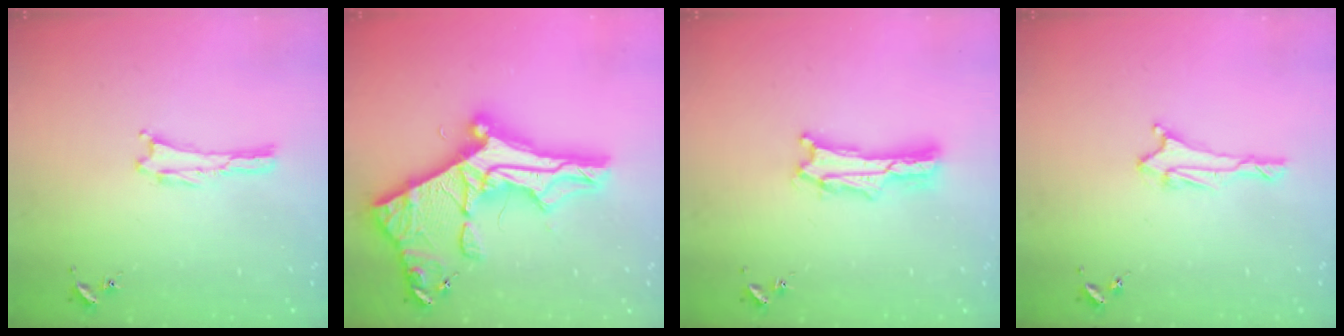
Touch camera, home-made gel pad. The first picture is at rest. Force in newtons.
{"total": 14.3, "press": 14.2, "slide": 1.4}
{"total": 2.1, "press": 2.1, "slide": 0.3}
{"total": 1.7, "press": 1.6, "slide": 0.6}